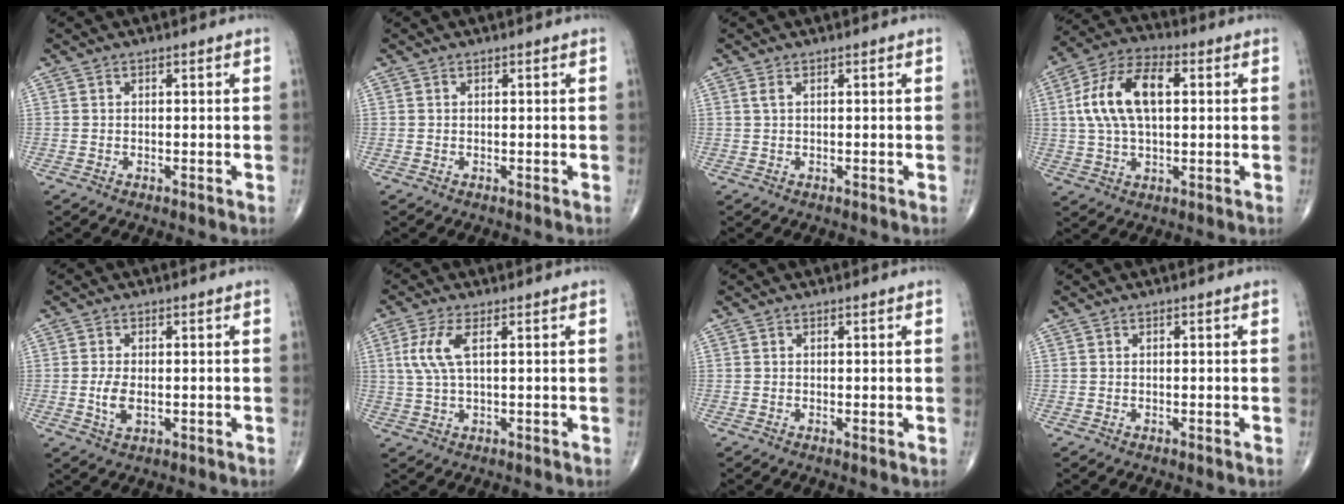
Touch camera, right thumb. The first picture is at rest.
{"total": 0.0}
{"total": 0.8, "force": [0.3, 0.1, 0.7], "torque": [-0.023, 0.006, 0.006]}
{"total": 14.1, "force": [2.4, 7.3, 11.8], "torque": [-0.231, 0.022, 0.041]}
{"total": 3.8, "force": [-0.5, 1.9, 3.3], "torque": [-0.069, -0.007, -0.008]}
{"total": 5.7, "force": [1.5, 1.8, 5.2], "torque": [-0.141, 0.006, 0.034]}
{"total": 0.5, "force": [0.0, 0.0, 0.5], "torque": [-0.013, -0.004, -0.001]}
{"total": 0.0}